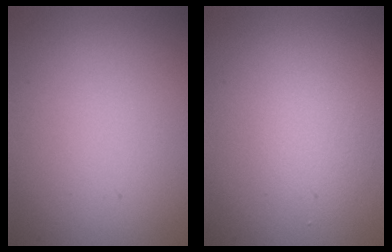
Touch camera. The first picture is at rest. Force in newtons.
{"total": 1.7, "press": 1.7, "slide": 0.1}